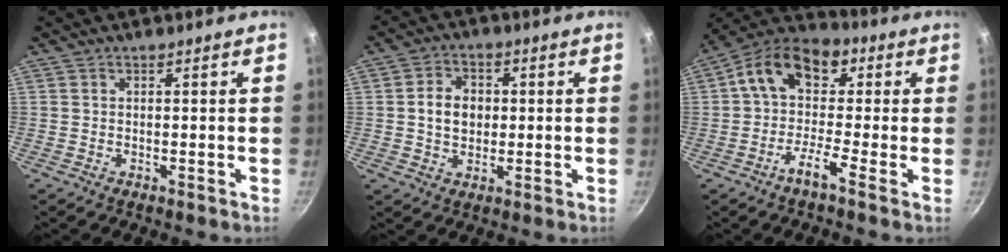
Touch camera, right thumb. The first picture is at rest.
{"total": 6.5, "force": [0.3, 5.2, 3.9], "torque": [-0.043, 0.008, 0.002]}
{"total": 11.7, "force": [-0.1, 7.2, 9.2], "torque": [-0.142, 0.044, -0.030]}